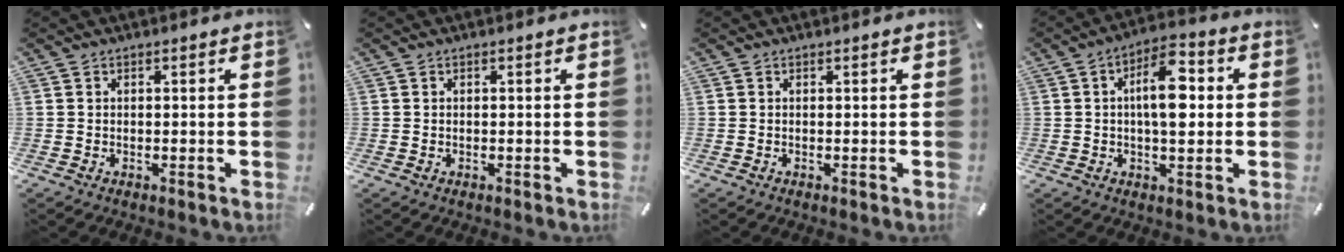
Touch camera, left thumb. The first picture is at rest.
{"total": 0.0}
{"total": 0.0}
{"total": 11.3, "force": [1.3, 5.2, 10.0], "torque": [-0.164, -0.002, 0.018]}